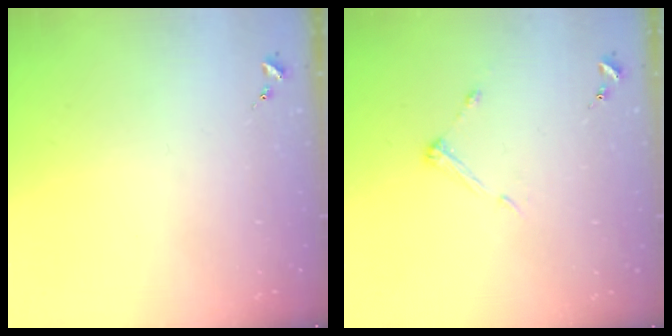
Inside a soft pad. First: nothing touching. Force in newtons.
{"total": 5.6, "press": 5.5, "slide": 0.7}